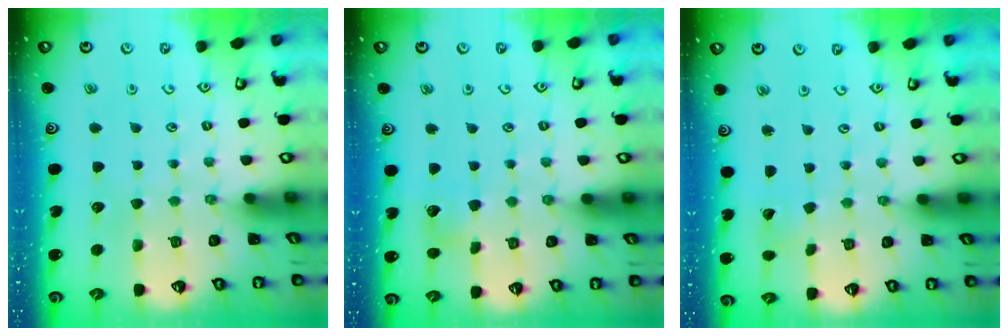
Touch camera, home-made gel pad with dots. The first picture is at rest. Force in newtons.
{"total": 5.1, "press": 5.1, "slide": 0.6}
{"total": 2.4, "press": 2.4, "slide": 0.2}